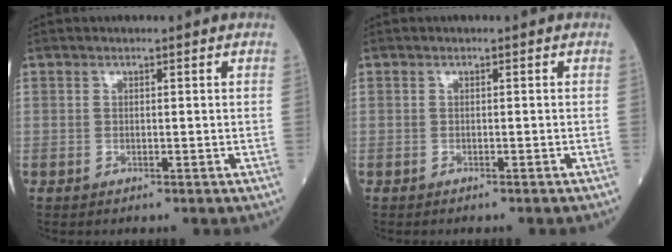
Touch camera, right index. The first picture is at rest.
{"total": 1.6, "force": [-1.5, -0.1, 0.7], "torque": [-0.008, 0.003, -0.019]}